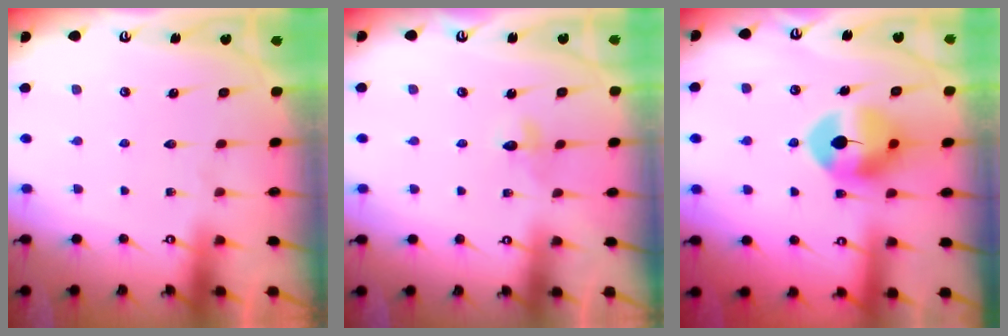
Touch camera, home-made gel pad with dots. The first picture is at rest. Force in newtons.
{"total": 3.7, "press": 3.6, "slide": 0.5}
{"total": 8.5, "press": 8.5, "slide": 0.3}